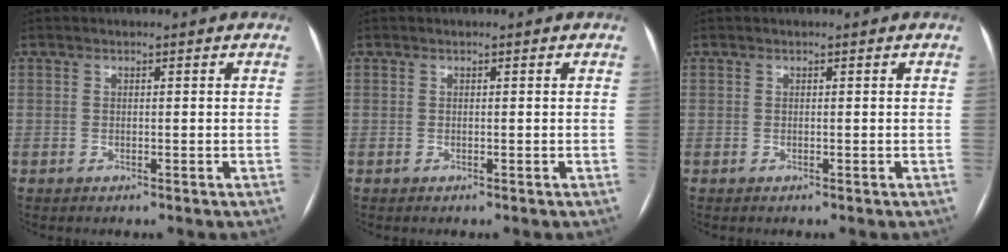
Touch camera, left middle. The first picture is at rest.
{"total": 0.0}
{"total": 0.0}